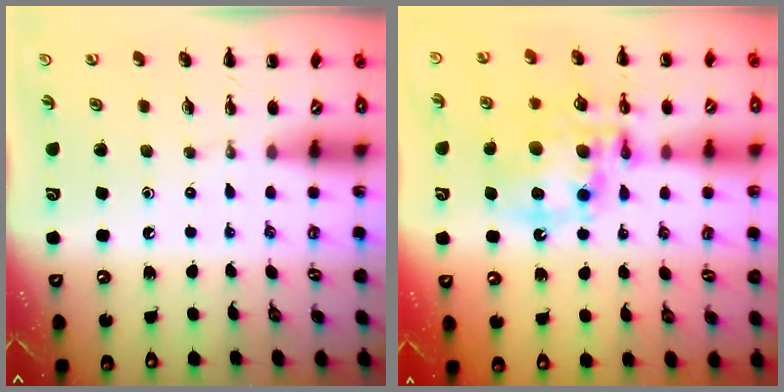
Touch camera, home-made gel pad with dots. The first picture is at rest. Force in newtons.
{"total": 14.6, "press": 14.3, "slide": 3.1}